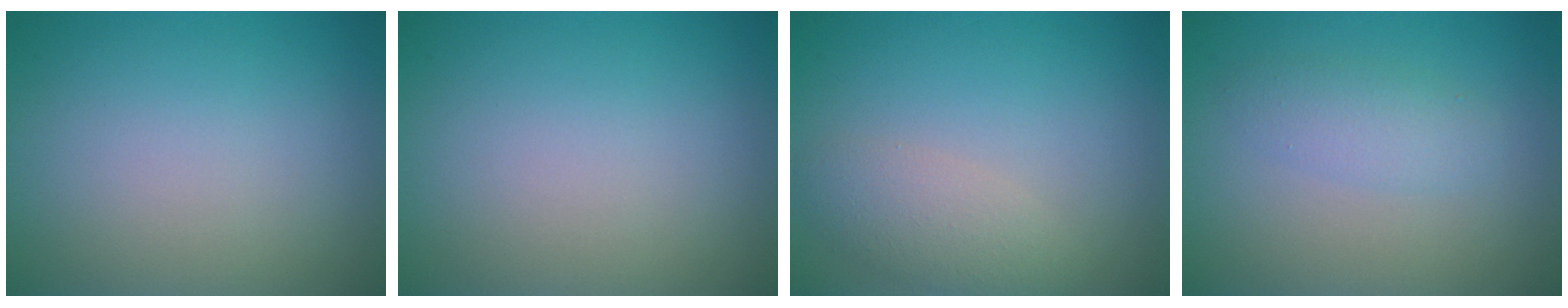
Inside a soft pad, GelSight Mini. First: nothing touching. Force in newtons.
{"total": 0.0}
{"total": 2.7, "press": 2.7, "slide": 0.2}
{"total": 2.2, "press": 2.2, "slide": 0.1}